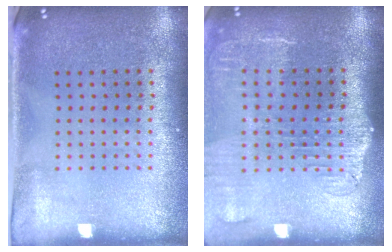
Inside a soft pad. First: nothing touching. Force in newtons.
{"total": 2.1, "press": 1.7, "slide": 1.2}